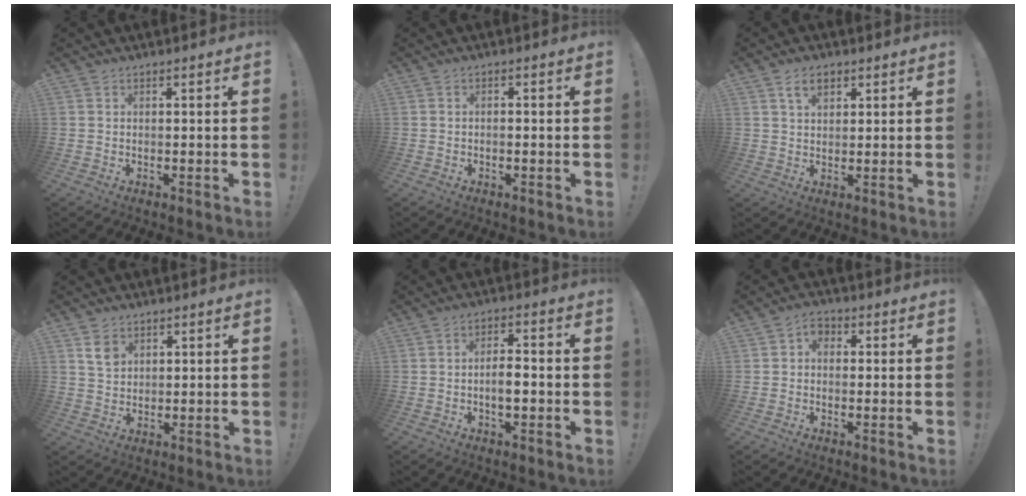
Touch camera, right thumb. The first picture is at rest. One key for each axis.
{"total": 1.2, "fx": -1.0, "fy": 0.1, "fz": 0.7, "tx": -0.016, "ty": 0.004, "tz": -0.016}
{"total": 5.1, "fx": 2.6, "fy": 3.0, "fz": 3.2, "tx": -0.054, "ty": -0.001, "tz": 0.047}
{"total": 5.3, "fx": 2.8, "fy": 3.9, "fz": 2.1, "tx": -0.026, "ty": -0.009, "tz": 0.053}
{"total": 5.2, "fx": -1.6, "fy": 2.2, "fz": 4.5, "tx": -0.064, "ty": 0.007, "tz": -0.030}
{"total": 3.2, "fx": -0.5, "fy": 2.4, "fz": 2.1, "tx": -0.035, "ty": 0.011, "tz": -0.009}